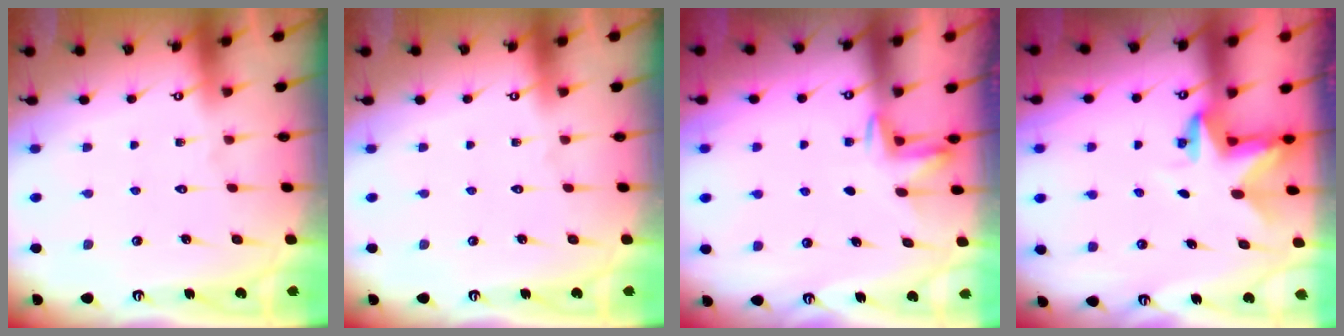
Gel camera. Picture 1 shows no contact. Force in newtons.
{"total": 0.0}
{"total": 2.3, "press": 2.2, "slide": 0.4}
{"total": 2.8, "press": 2.8, "slide": 0.2}